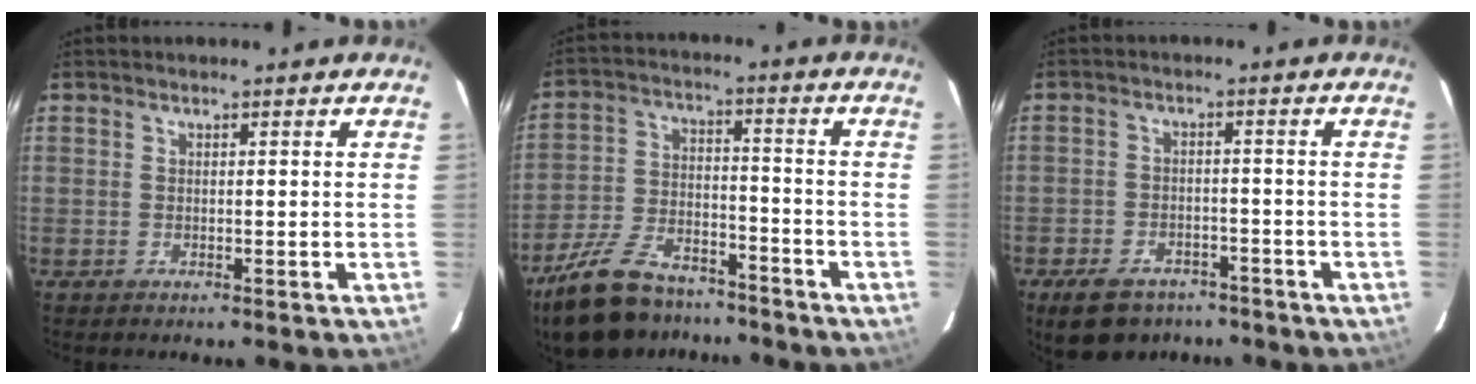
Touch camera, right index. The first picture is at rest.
{"total": 18.0, "force": [-14.0, 7.6, 8.3], "torque": [-0.186, -0.006, -0.229]}
{"total": 10.4, "force": [-7.5, 5.9, 4.2], "torque": [-0.108, 0.006, -0.108]}